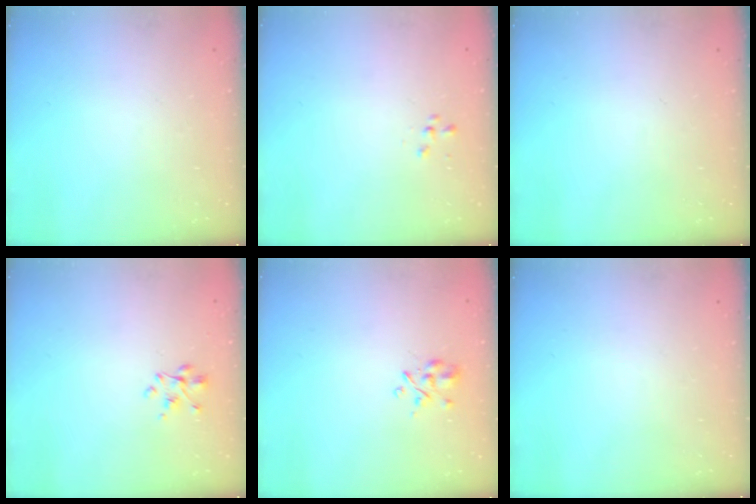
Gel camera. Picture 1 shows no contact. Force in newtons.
{"total": 0.6, "press": 0.6, "slide": 0.2}
{"total": 0.0}
{"total": 2.4, "press": 2.3, "slide": 0.8}
{"total": 3.2, "press": 3.0, "slide": 1.2}
{"total": 0.0}